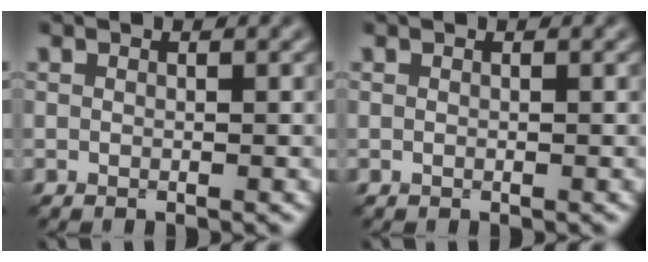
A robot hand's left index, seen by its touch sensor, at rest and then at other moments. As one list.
[{"total": 0.0}]